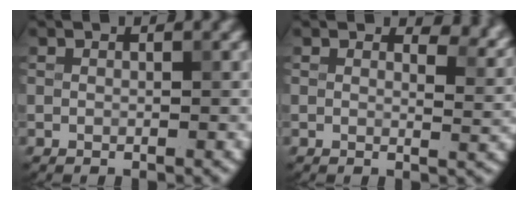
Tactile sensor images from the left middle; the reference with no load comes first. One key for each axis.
{"total": 3.3, "fx": 2.3, "fy": 1.4, "fz": 1.8, "tx": -0.028, "ty": -0.004, "tz": 0.025}